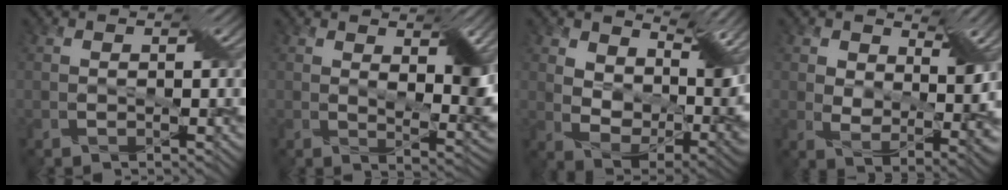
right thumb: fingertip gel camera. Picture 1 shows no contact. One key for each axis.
{"total": 5.2, "fx": 2.3, "fy": 1.9, "fz": 4.2, "tx": -0.069, "ty": -0.011, "tz": 0.042}
{"total": 9.7, "fx": 6.5, "fy": 5.1, "fz": 5.1, "tx": -0.102, "ty": -0.008, "tz": 0.111}
{"total": 5.8, "fx": 2.9, "fy": 3.0, "fz": 4.1, "tx": -0.071, "ty": -0.009, "tz": 0.051}